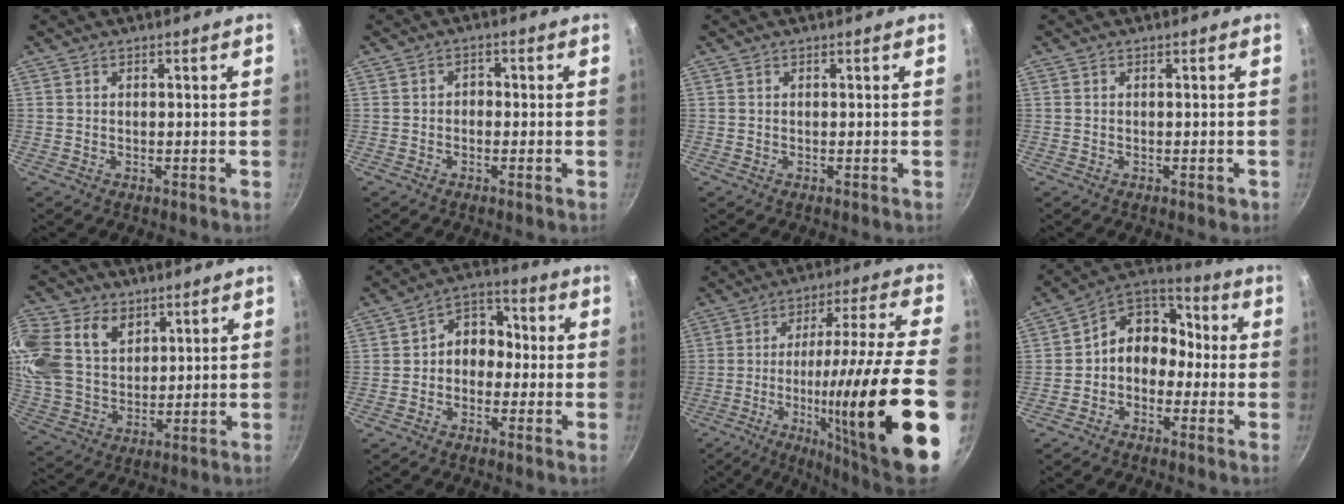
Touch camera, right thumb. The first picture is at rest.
{"total": 1.7, "force": [-0.5, 1.3, 0.9], "torque": [-0.011, 0.008, -0.012]}
{"total": 0.0}
{"total": 1.0, "force": [-0.4, 0.3, 0.8], "torque": [-0.009, 0.002, -0.006]}
{"total": 19.0, "force": [7.7, 13.8, 10.5], "torque": [-0.238, 0.003, 0.150]}
{"total": 7.7, "force": [-0.7, 6.1, 4.7], "torque": [-0.023, 0.031, -0.032]}
{"total": 29.0, "force": [-9.0, 4.8, 27.1], "torque": [-0.384, 0.027, -0.135]}
{"total": 10.7, "force": [-1.6, 8.6, 6.2], "torque": [-0.060, 0.055, -0.055]}